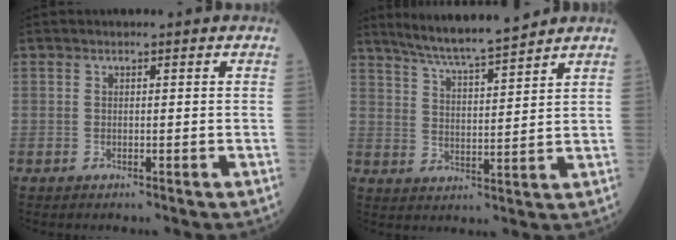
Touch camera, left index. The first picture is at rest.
{"total": 10.2, "force": [9.2, 0.1, 4.6], "torque": [-0.080, 0.009, 0.154]}